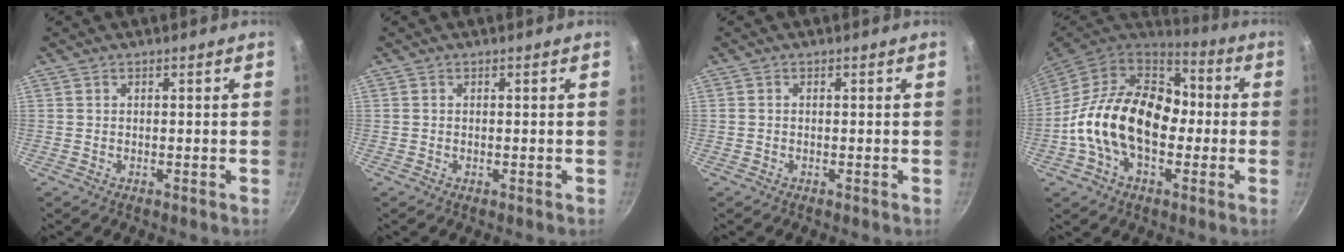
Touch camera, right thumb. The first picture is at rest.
{"total": 0.0}
{"total": 0.0}
{"total": 22.3, "force": [-1.7, 14.9, 16.5], "torque": [-0.249, 0.040, -0.043]}